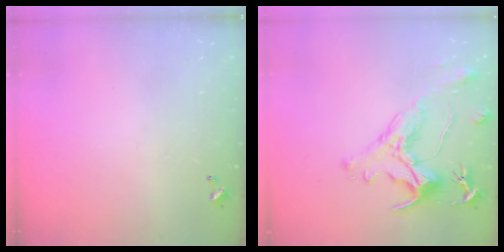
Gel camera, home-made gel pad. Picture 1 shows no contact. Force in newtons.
{"total": 2.8, "press": 2.5, "slide": 1.3}